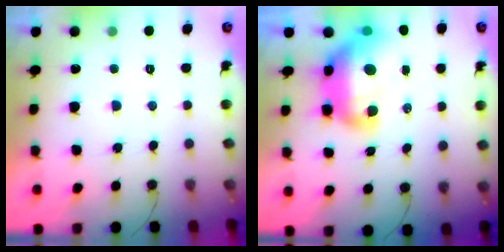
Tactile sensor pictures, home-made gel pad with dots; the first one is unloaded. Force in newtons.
{"total": 15.7, "press": 15.6, "slide": 1.6}